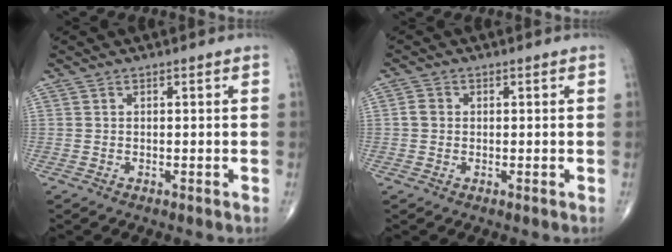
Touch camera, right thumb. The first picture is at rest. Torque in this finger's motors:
{"motor_torque": [-0.14, 0.00, 0.05, -0.02, 0.08]}